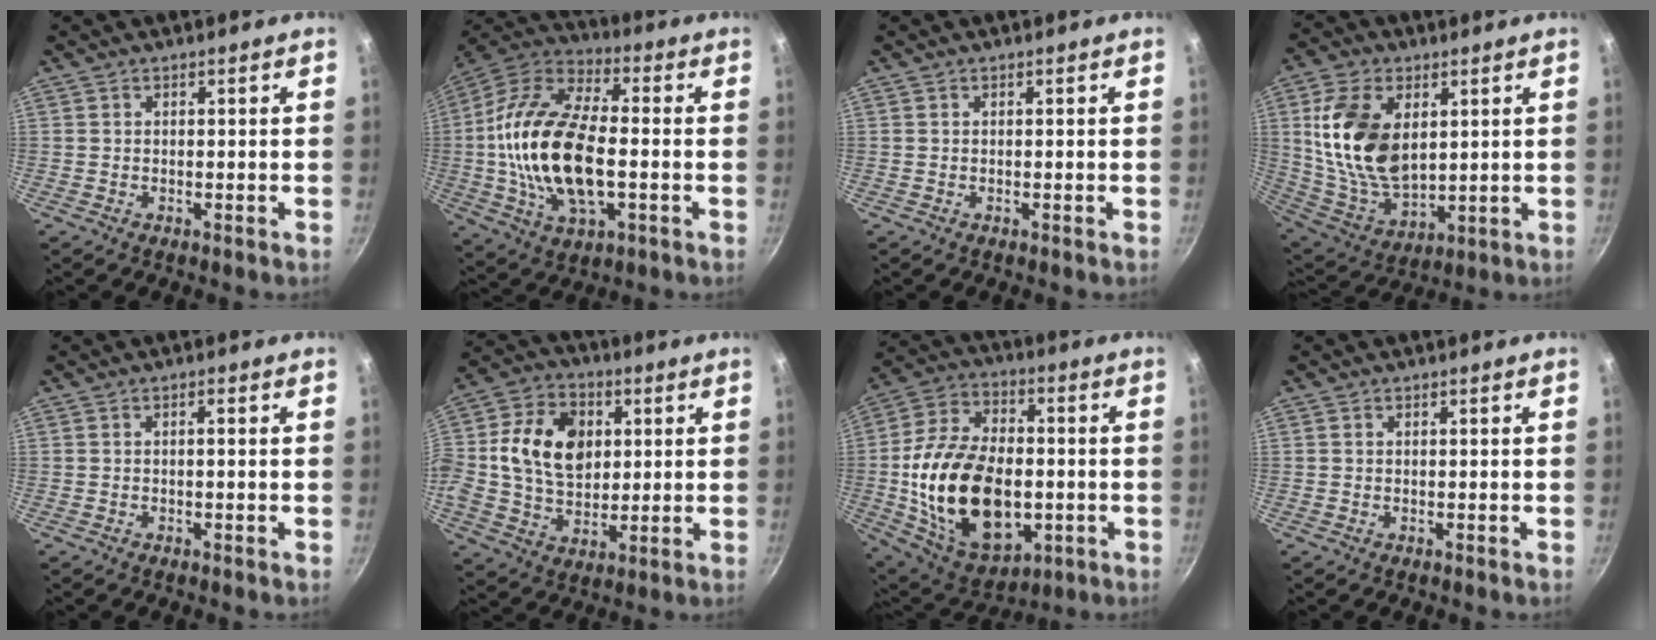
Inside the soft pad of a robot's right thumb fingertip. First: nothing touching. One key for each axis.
{"total": 22.6, "fx": -1.7, "fy": 11.6, "fz": 19.3, "tx": -0.367, "ty": 0.028, "tz": -0.040}
{"total": 0.0}
{"total": 18.0, "fx": 4.1, "fy": 11.0, "fz": 13.6, "tx": -0.241, "ty": -0.026, "tz": 0.092}
{"total": 0.9, "fx": -0.1, "fy": 0.2, "fz": 0.9, "tx": -0.021, "ty": 0.005, "tz": 0.000}
{"total": 16.6, "fx": 2.6, "fy": 12.1, "fz": 11.1, "tx": -0.181, "ty": 0.009, "tz": 0.034}
{"total": 25.4, "fx": -3.1, "fy": 15.9, "fz": 19.6, "tx": -0.343, "ty": 0.018, "tz": -0.040}
{"total": 0.0}